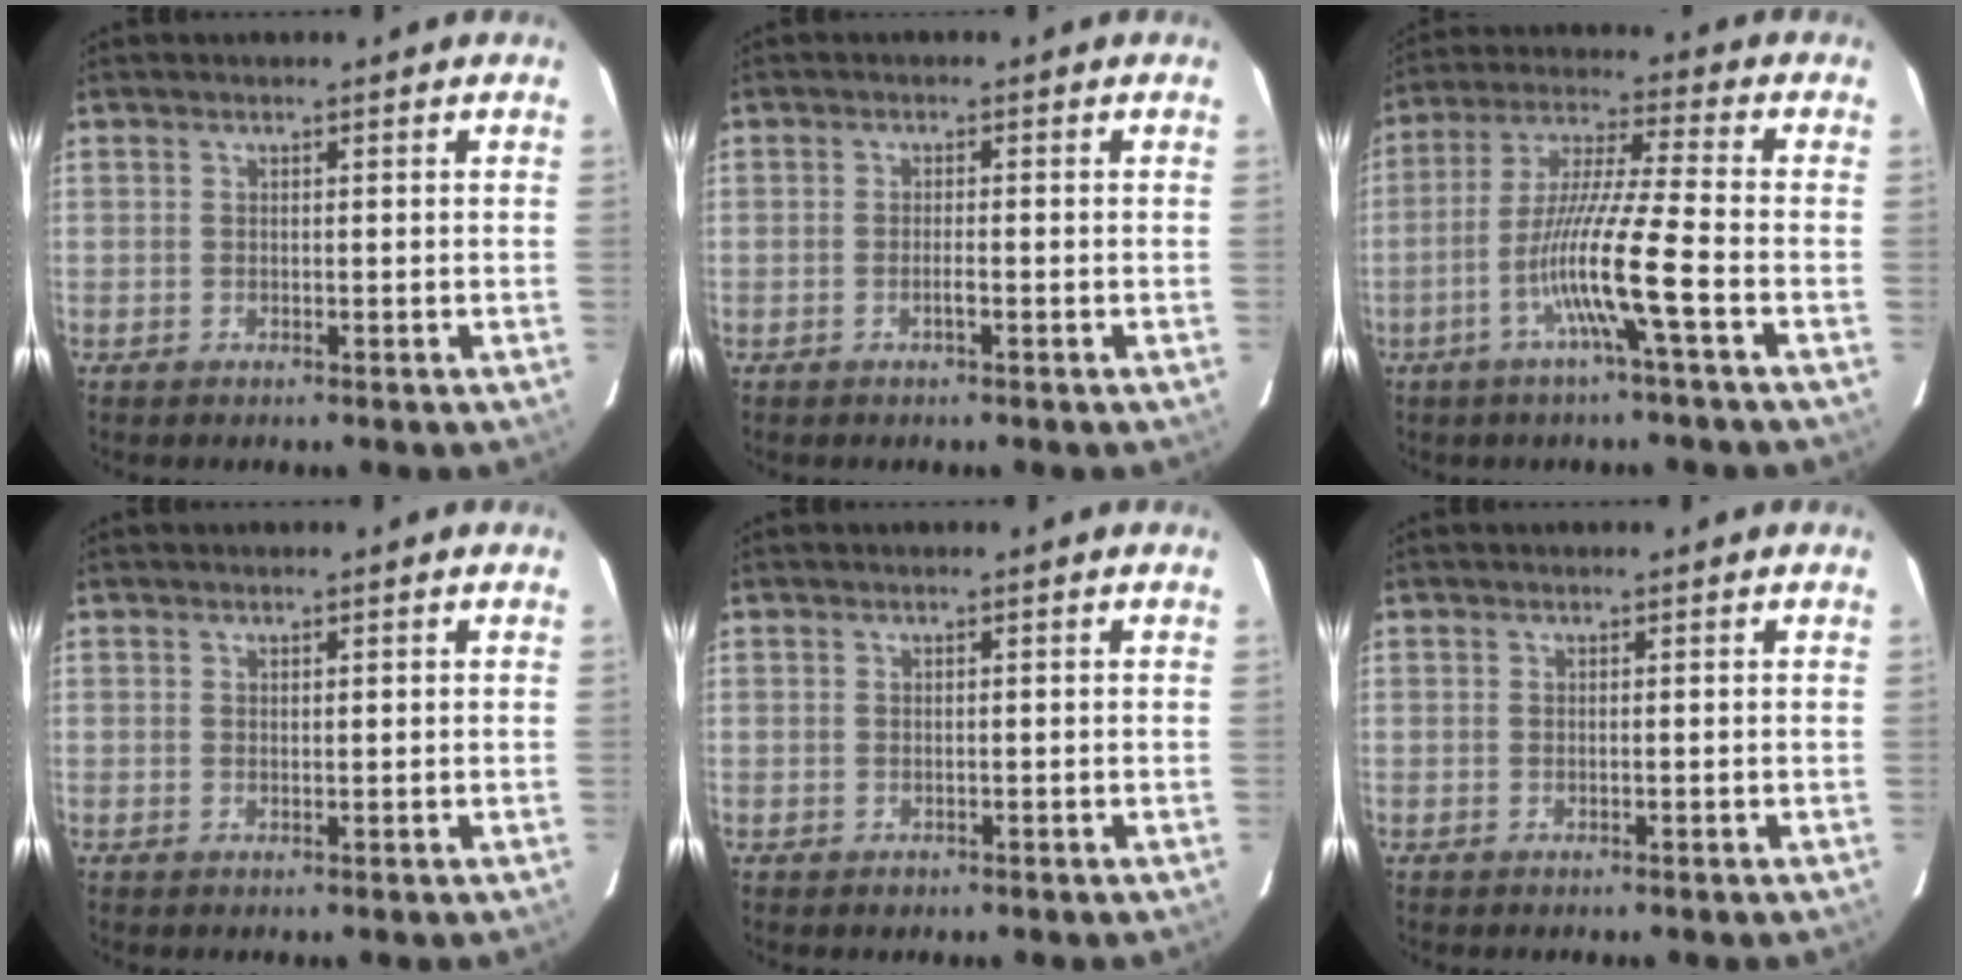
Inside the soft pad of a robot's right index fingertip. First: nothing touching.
{"total": 1.2, "force": [-0.6, 0.0, 1.1], "torque": [-0.021, 0.001, -0.011]}
{"total": 11.4, "force": [-4.3, -1.4, 10.5], "torque": [-0.202, -0.005, -0.085]}
{"total": 0.6, "force": [0.3, 0.1, 0.4], "torque": [-0.010, 0.001, 0.006]}
{"total": 0.5, "force": [-0.2, 0.4, 0.1], "torque": [-0.003, 0.002, 0.000]}
{"total": 0.0}